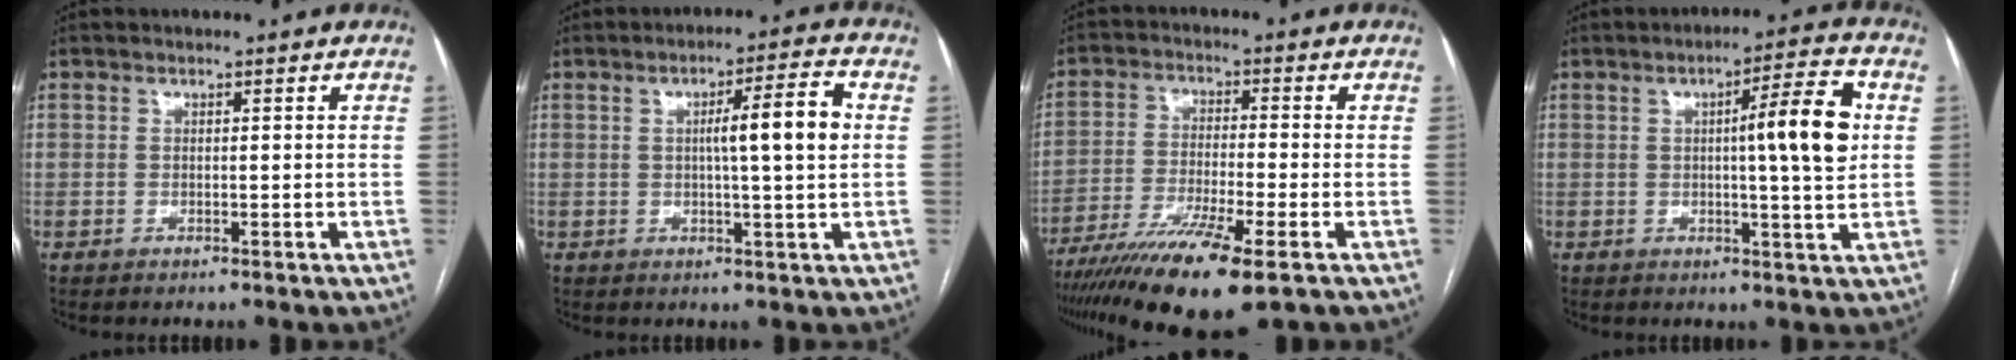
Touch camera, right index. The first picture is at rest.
{"total": 7.8, "force": [0.9, 0.0, 7.8], "torque": [-0.118, 0.008, 0.011]}
{"total": 13.1, "force": [-8.3, 0.4, 10.1], "torque": [-0.189, -0.033, -0.144]}
{"total": 9.8, "force": [1.4, 0.4, 9.6], "torque": [-0.140, 0.009, 0.019]}